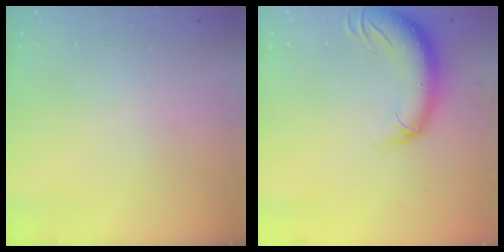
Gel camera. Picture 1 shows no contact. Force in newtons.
{"total": 12.9, "press": 12.4, "slide": 3.5}